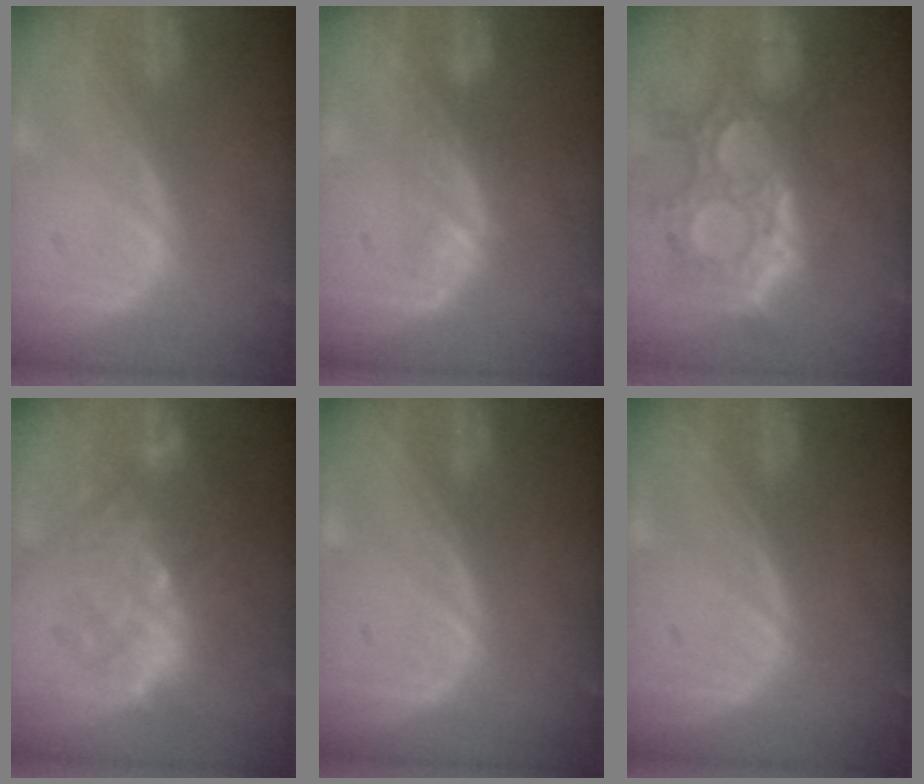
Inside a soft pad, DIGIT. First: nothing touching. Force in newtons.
{"total": 3.8, "press": 3.4, "slide": 1.6}
{"total": 11.9, "press": 10.7, "slide": 5.3}
{"total": 10.6, "press": 9.6, "slide": 4.5}
{"total": 0.0}
{"total": 0.0}